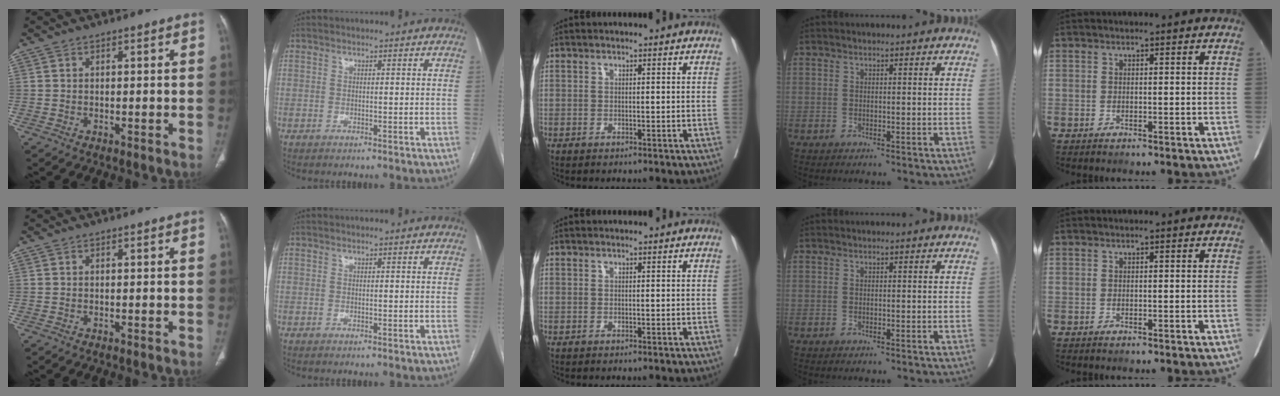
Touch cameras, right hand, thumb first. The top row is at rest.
{}